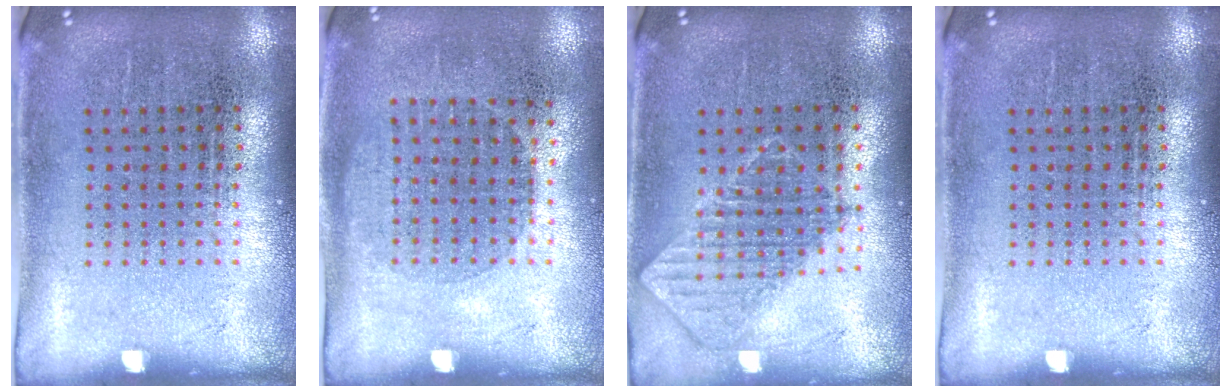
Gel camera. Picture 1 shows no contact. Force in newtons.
{"total": 1.0, "press": 0.9, "slide": 0.4}
{"total": 0.8, "press": 0.8, "slide": 0.0}
{"total": 0.0}